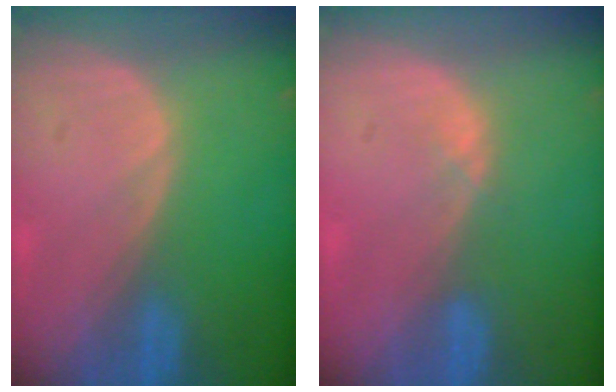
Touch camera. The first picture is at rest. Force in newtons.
{"total": 1.3, "press": 1.1, "slide": 0.8}